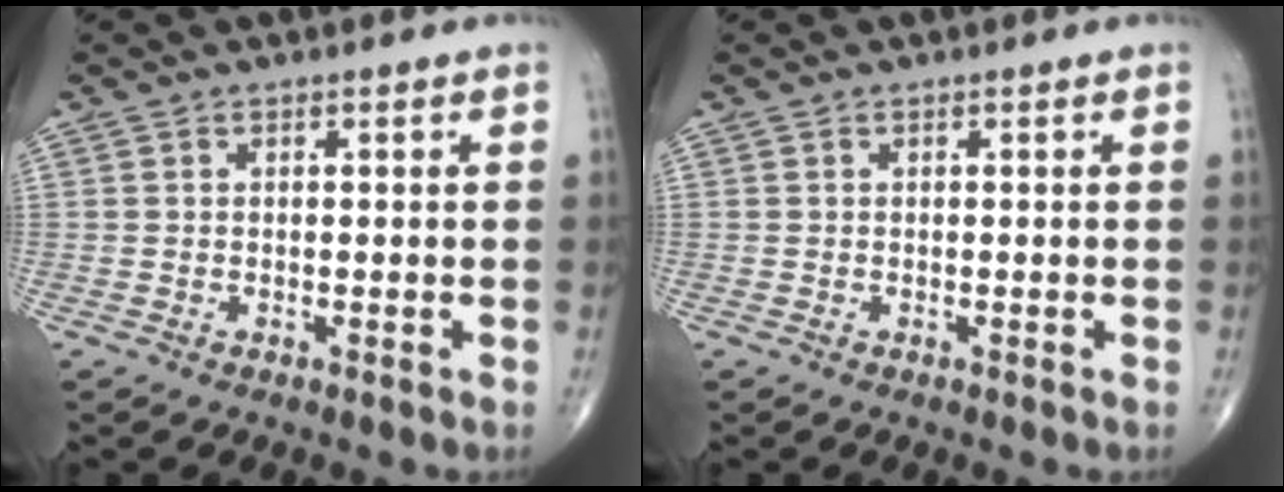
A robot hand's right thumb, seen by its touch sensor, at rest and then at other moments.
{"total": 0.0}